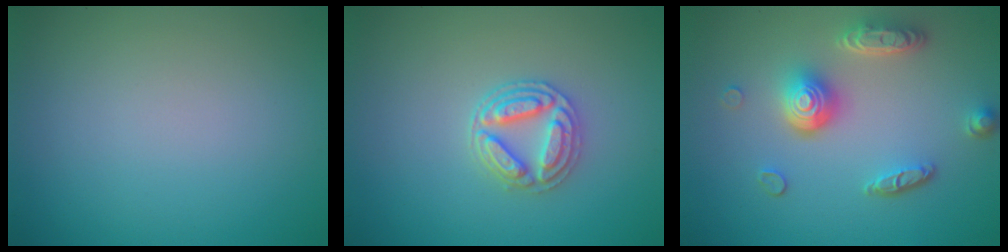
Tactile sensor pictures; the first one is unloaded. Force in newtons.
{"total": 3.2, "press": 2.9, "slide": 1.3}
{"total": 5.1, "press": 3.7, "slide": 3.4}